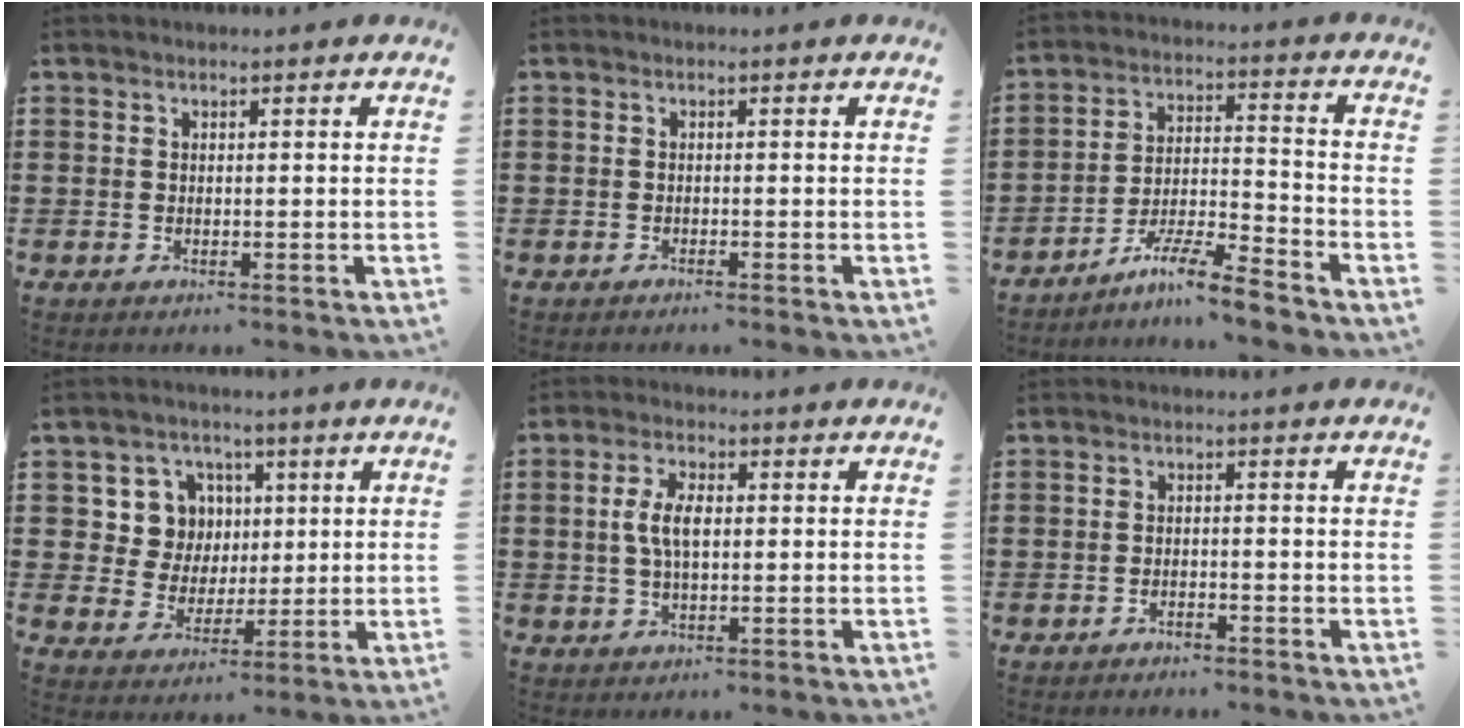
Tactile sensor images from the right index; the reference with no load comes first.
{"total": 0.5, "force": [-0.5, 0.0, 0.1], "torque": [-0.004, -0.002, -0.010]}
{"total": 8.1, "force": [-7.0, 0.4, 4.0], "torque": [-0.080, 0.007, -0.136]}
{"total": 7.9, "force": [2.1, 7.3, 2.1], "torque": [-0.063, 0.012, 0.040]}
{"total": 5.0, "force": [0.3, 2.2, 4.5], "torque": [-0.104, 0.003, -0.002]}
{"total": 1.2, "force": [-1.2, 0.2, 0.2], "torque": [-0.009, 0.000, -0.023]}